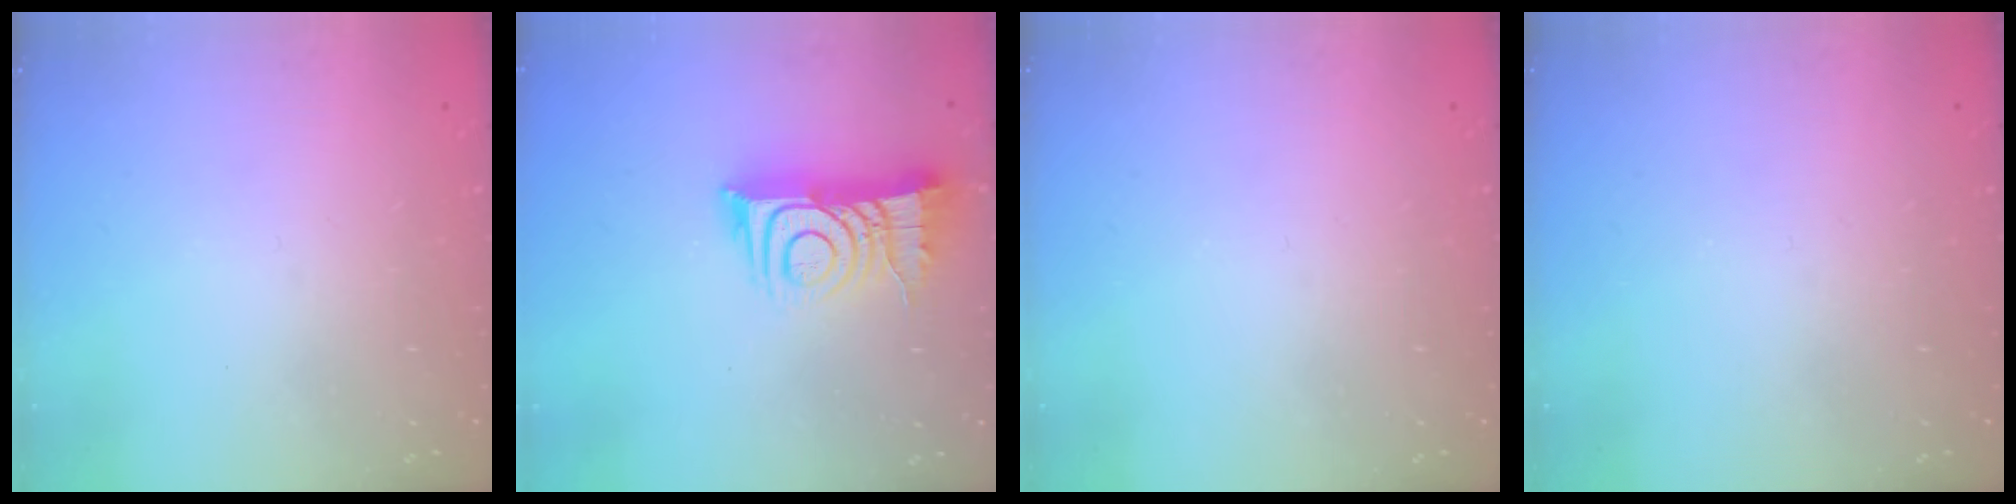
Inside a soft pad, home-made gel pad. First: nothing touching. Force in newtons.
{"total": 12.7, "press": 12.7, "slide": 0.9}
{"total": 0.0}
{"total": 0.0}